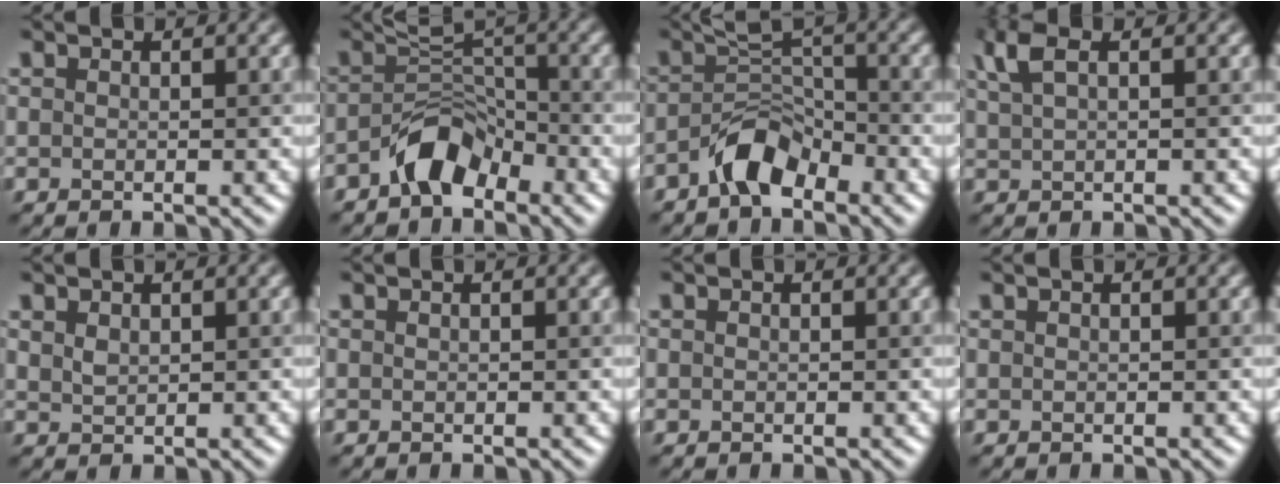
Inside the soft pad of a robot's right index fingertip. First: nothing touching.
{"total": 3.7, "force": [-2.5, 1.9, 2.0], "torque": [-0.028, 0.014, -0.050]}
{"total": 3.8, "force": [-2.6, 1.6, 2.2], "torque": [-0.036, 0.014, -0.053]}
{"total": 2.6, "force": [1.3, 0.9, 2.0], "torque": [-0.045, 0.005, 0.031]}
{"total": 1.1, "force": [0.7, 0.6, 0.6], "torque": [-0.015, 0.000, 0.019]}
{"total": 0.0}
{"total": 0.0}
{"total": 0.0}